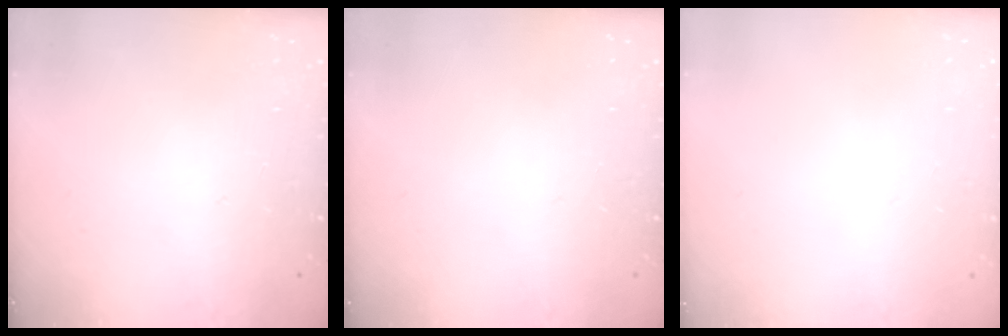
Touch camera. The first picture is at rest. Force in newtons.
{"total": 0.0}
{"total": 0.0}